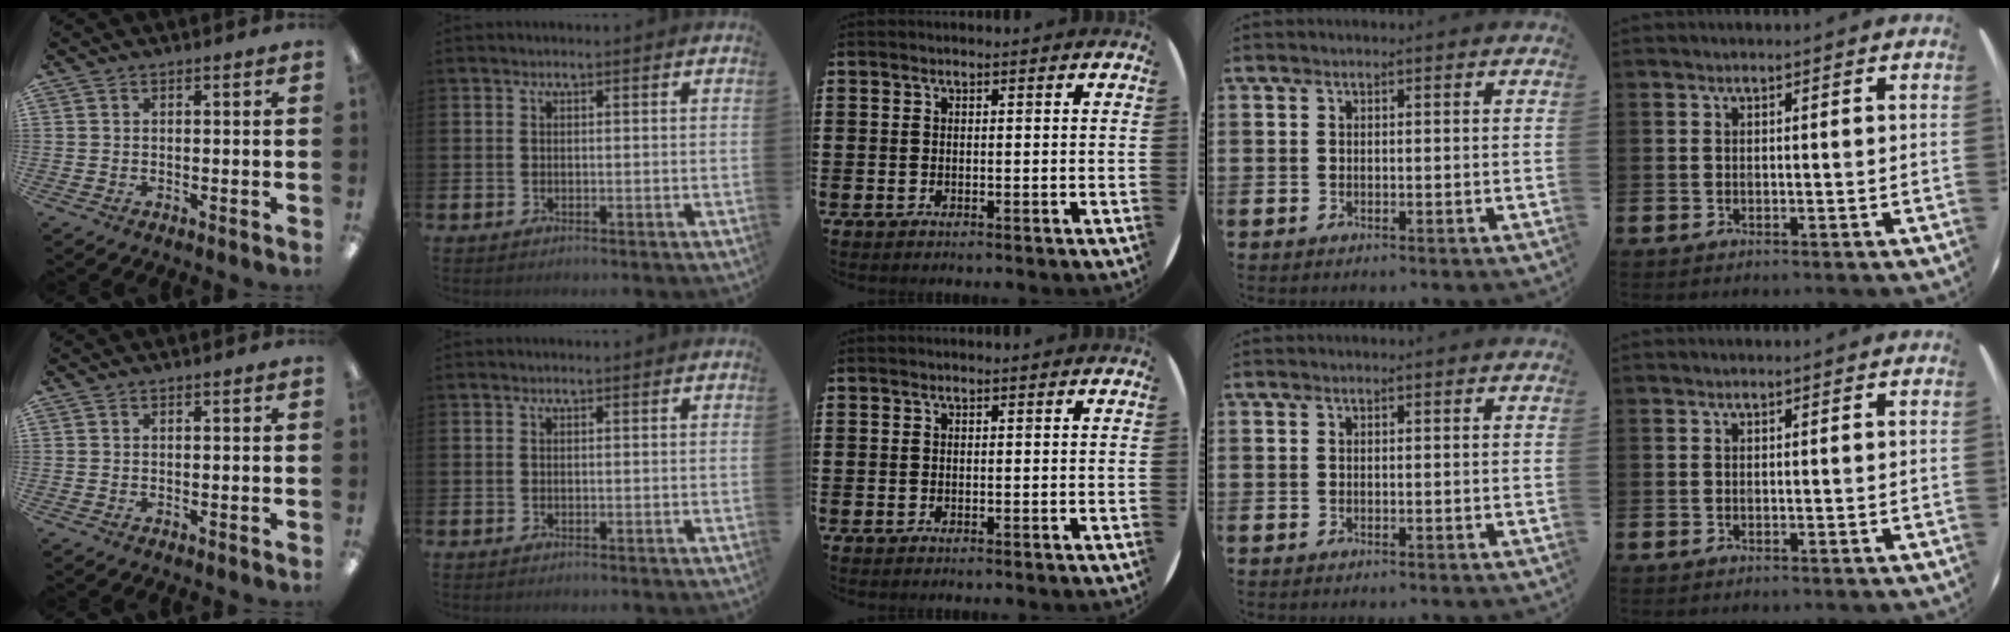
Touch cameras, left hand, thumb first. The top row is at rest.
{}